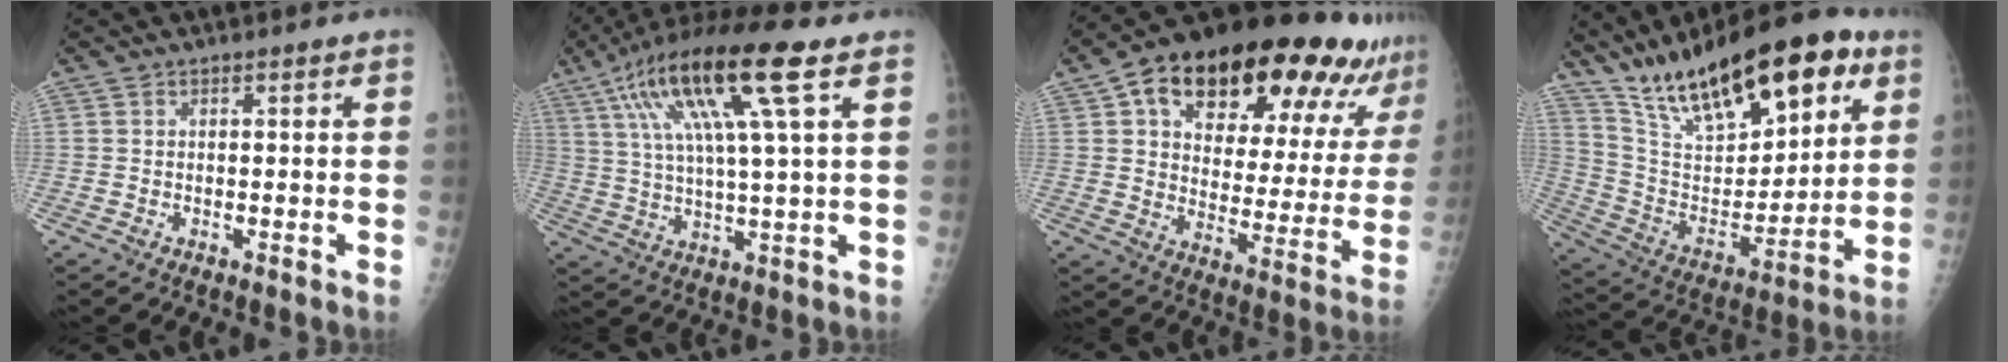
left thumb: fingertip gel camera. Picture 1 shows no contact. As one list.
[{"total": 18.4, "force": [7.8, 2.8, 16.5], "torque": [-0.314, 0.005, 0.134]}, {"total": 28.7, "force": [18.5, 11.5, 18.7], "torque": [-0.248, -0.038, 0.264]}, {"total": 26.4, "force": [15.9, 10.6, 18.2], "torque": [-0.256, -0.037, 0.277]}]